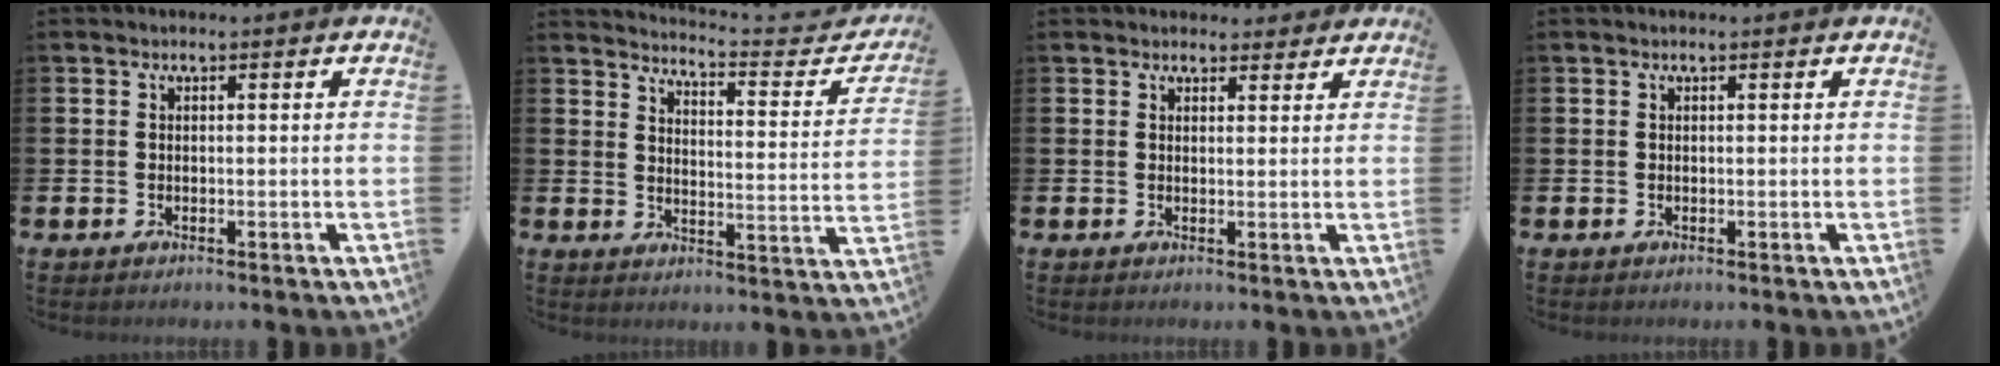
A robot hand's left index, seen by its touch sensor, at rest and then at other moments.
{"total": 3.9, "force": [3.8, -0.1, 1.0], "torque": [-0.024, -0.045, 0.054]}
{"total": 2.1, "force": [2.0, 0.8, -0.1], "torque": [0.008, -0.008, 0.036]}
{"total": 0.0}